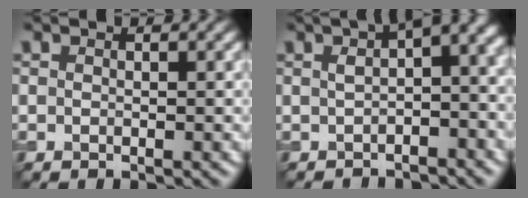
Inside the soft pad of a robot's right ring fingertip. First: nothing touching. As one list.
[{"total": 6.8, "force": [0.3, 2.3, 6.4], "torque": [-0.075, 0.009, -0.001]}]